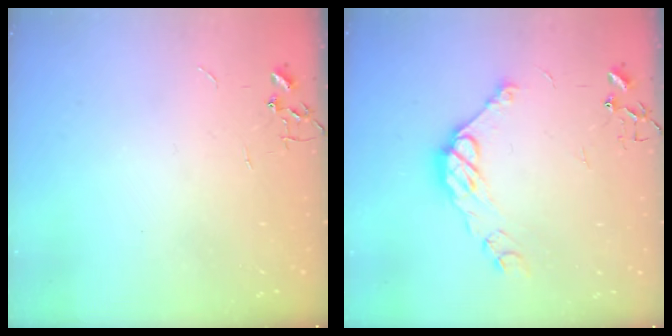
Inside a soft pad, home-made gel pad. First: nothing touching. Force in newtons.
{"total": 11.4, "press": 11.3, "slide": 0.7}